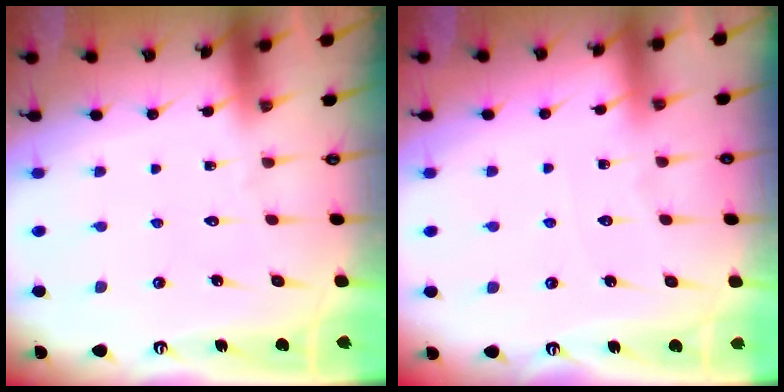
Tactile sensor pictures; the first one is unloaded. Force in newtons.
{"total": 3.6, "press": 3.6, "slide": 0.6}